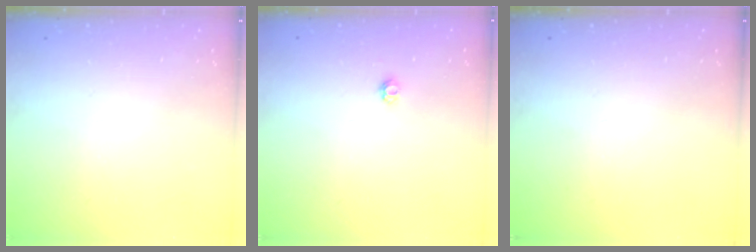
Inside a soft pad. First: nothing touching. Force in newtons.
{"total": 2.9, "press": 2.9, "slide": 0.4}
{"total": 0.0}